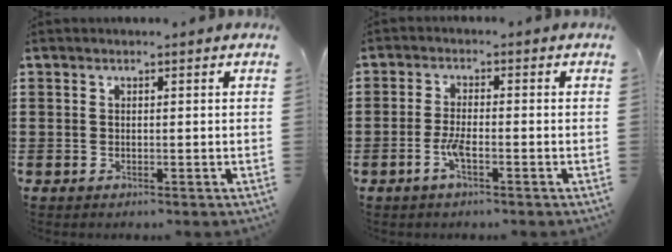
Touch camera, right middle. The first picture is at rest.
{"total": 3.5, "force": [-1.5, 0.8, 3.0], "torque": [-0.067, -0.001, -0.031]}